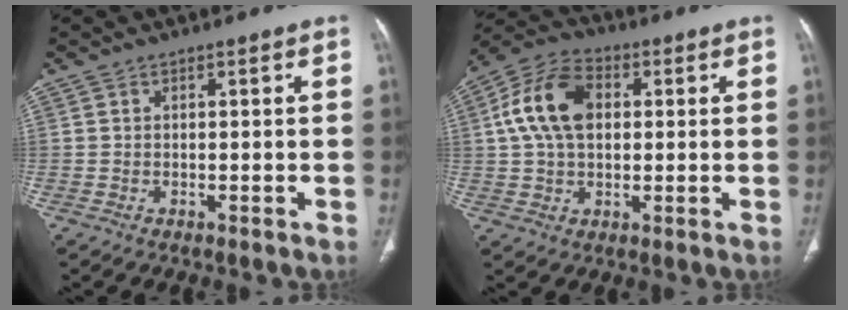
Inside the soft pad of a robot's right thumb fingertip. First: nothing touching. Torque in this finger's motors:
{"motor_torque": [1.23, 2.42, 0.92, -0.41, 0.13]}